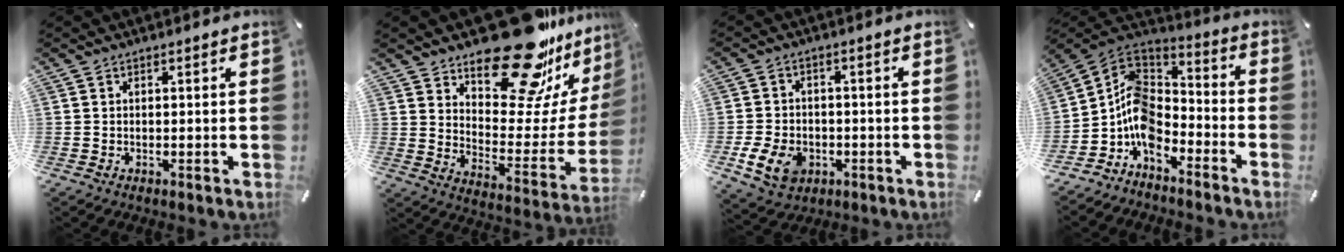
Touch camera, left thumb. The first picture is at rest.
{"total": 25.8, "force": [19.9, 10.7, 12.4], "torque": [-0.159, -0.140, 0.331]}
{"total": 9.1, "force": [-2.9, 7.0, 5.0], "torque": [-0.096, 0.012, -0.052]}
{"total": 10.0, "force": [-6.5, 6.4, 4.1], "torque": [-0.104, 0.011, -0.128]}